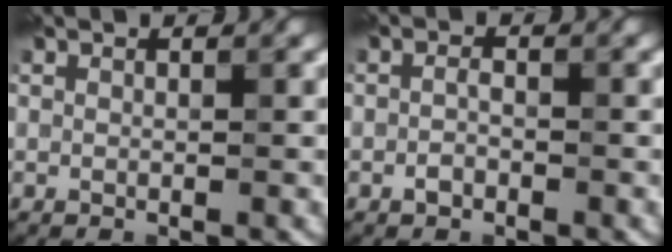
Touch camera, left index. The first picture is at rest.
{"total": 1.3, "force": [-1.2, 0.4, 0.2], "torque": [-0.010, 0.000, -0.016]}